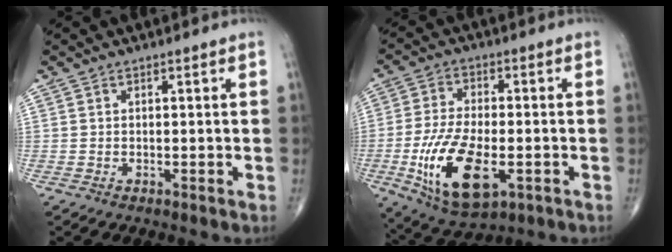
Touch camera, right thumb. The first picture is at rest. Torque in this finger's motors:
{"motor_torque": [0.72, -0.34, 1.07, 0.19, 0.42]}